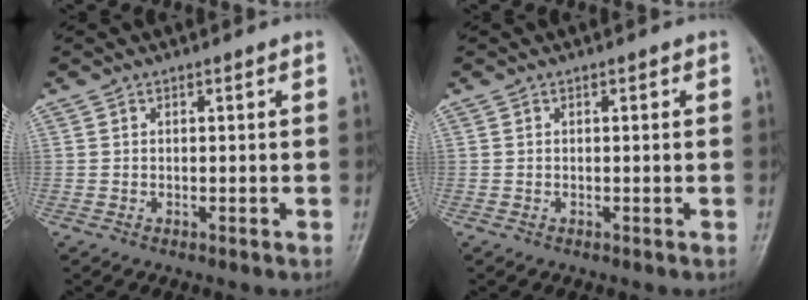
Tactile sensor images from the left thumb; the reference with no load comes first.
{"total": 0.0}